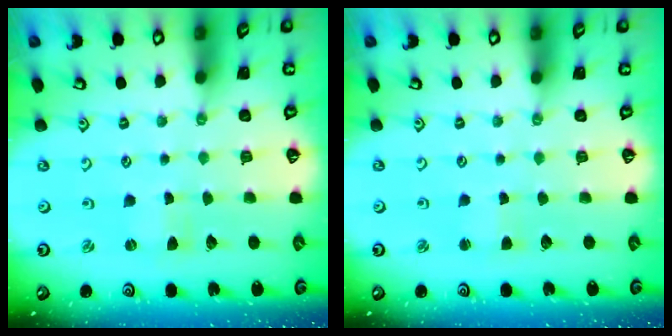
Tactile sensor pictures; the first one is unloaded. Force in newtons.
{"total": 1.9, "press": 1.9, "slide": 0.3}